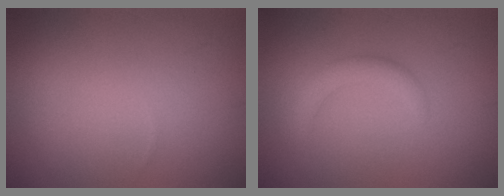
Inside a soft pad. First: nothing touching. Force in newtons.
{"total": 1.9, "press": 1.9, "slide": 0.3}